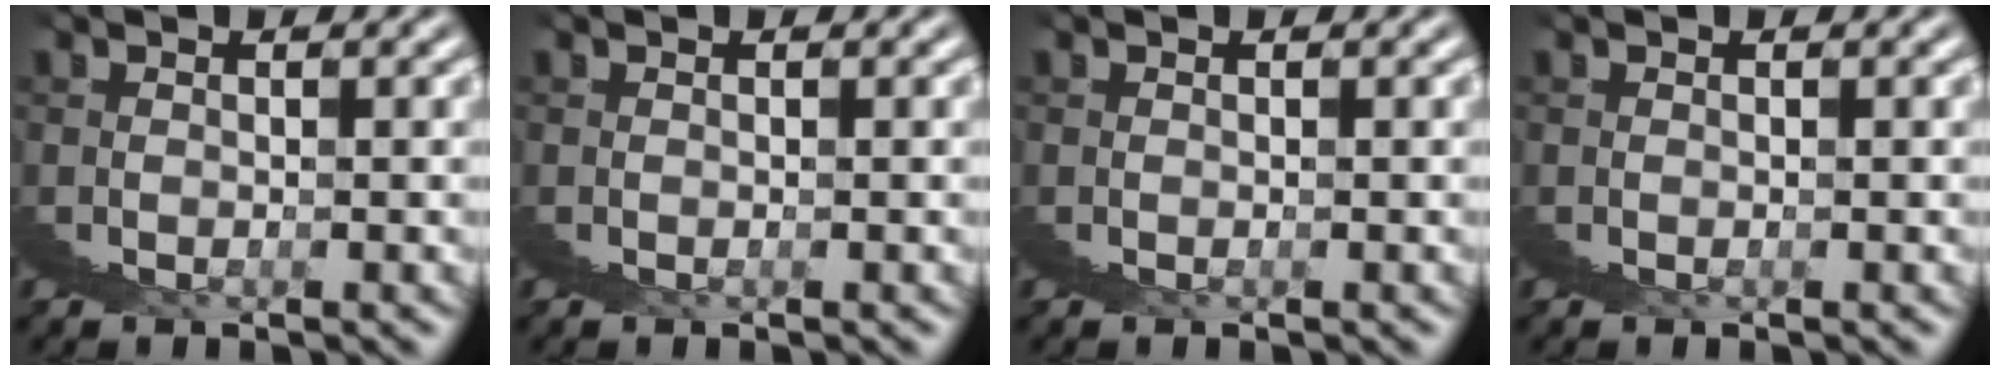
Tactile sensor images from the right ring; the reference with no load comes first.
{"total": 0.0}
{"total": 0.0}
{"total": 0.0}